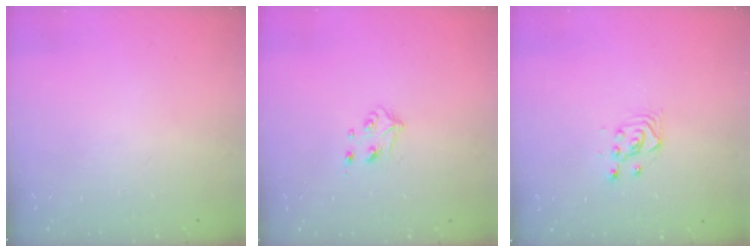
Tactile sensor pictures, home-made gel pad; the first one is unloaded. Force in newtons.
{"total": 4.7, "press": 4.6, "slide": 0.6}
{"total": 3.3, "press": 3.3, "slide": 0.4}